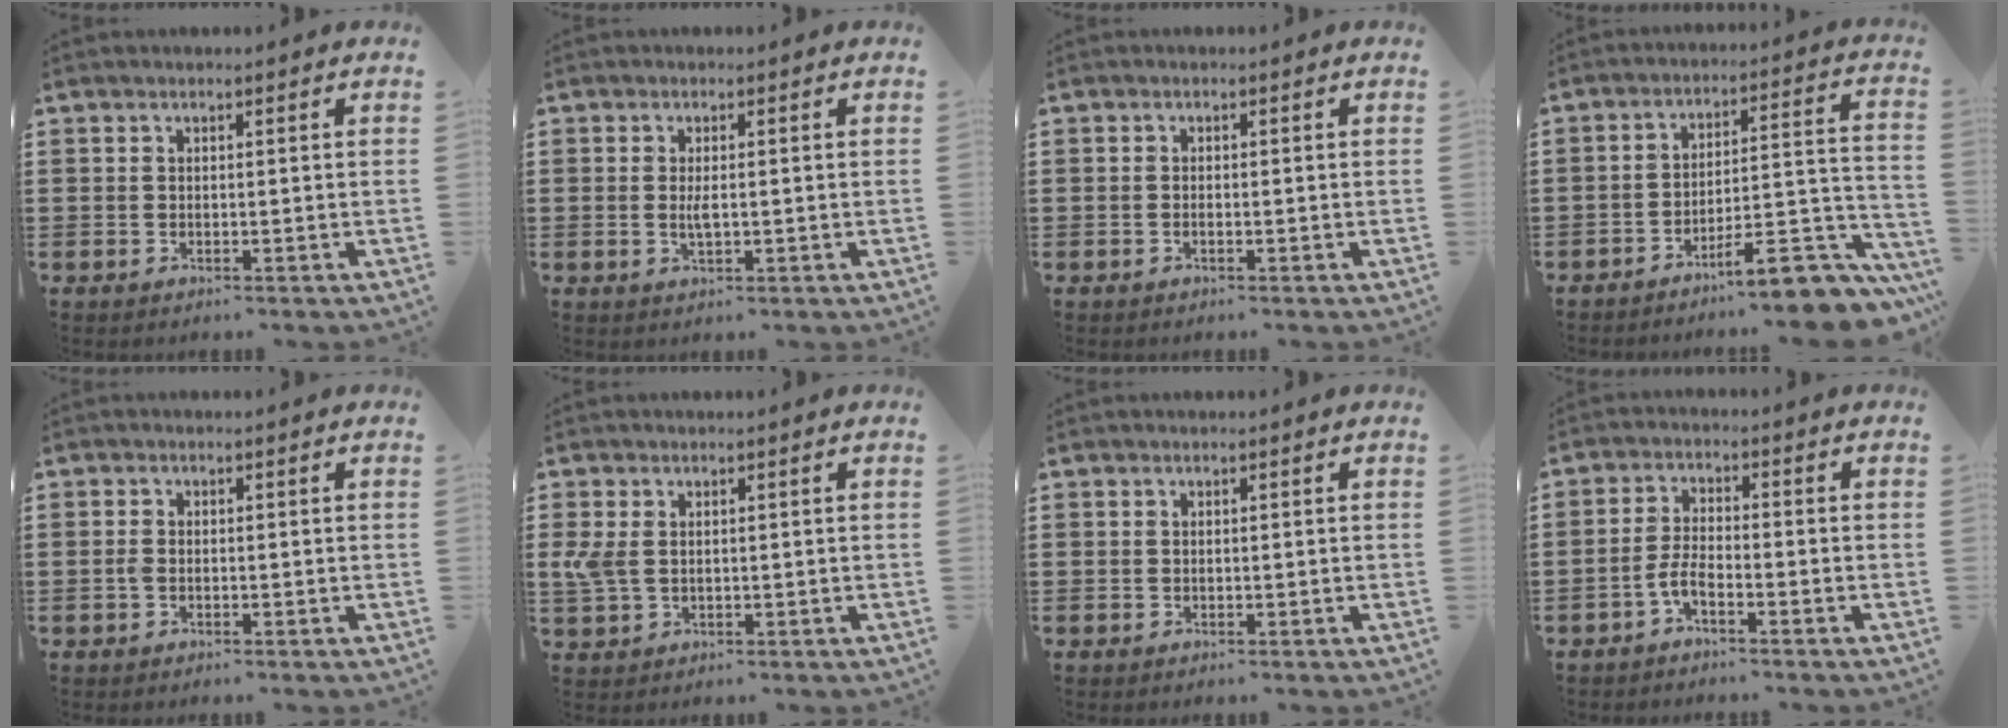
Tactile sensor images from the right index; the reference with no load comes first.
{"total": 2.2, "force": [0.0, 0.6, 2.1], "torque": [-0.047, -0.006, -0.003]}
{"total": 0.6, "force": [-0.4, -0.1, 0.4], "torque": [-0.010, -0.007, -0.006]}
{"total": 10.7, "force": [-8.8, 1.7, 5.9], "torque": [-0.075, 0.024, -0.161]}
{"total": 1.0, "force": [-0.4, 0.6, 0.8], "torque": [-0.023, -0.003, -0.011]}
{"total": 3.0, "force": [0.5, 1.9, 2.4], "torque": [-0.073, -0.004, 0.002]}
{"total": 0.0}
{"total": 3.5, "force": [-2.2, 0.7, 2.7], "torque": [-0.071, -0.007, -0.046]}